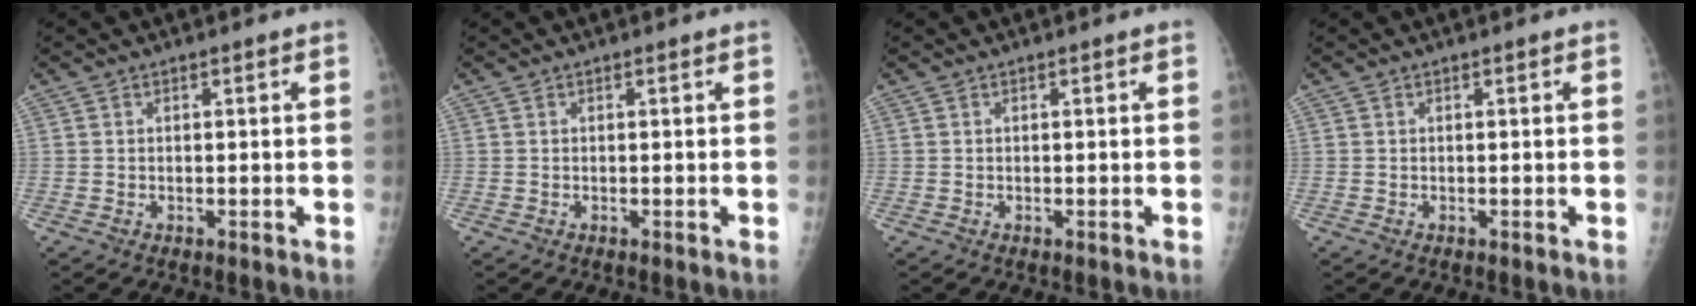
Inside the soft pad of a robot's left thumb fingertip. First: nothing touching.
{"total": 0.0}
{"total": 0.0}
{"total": 0.0}